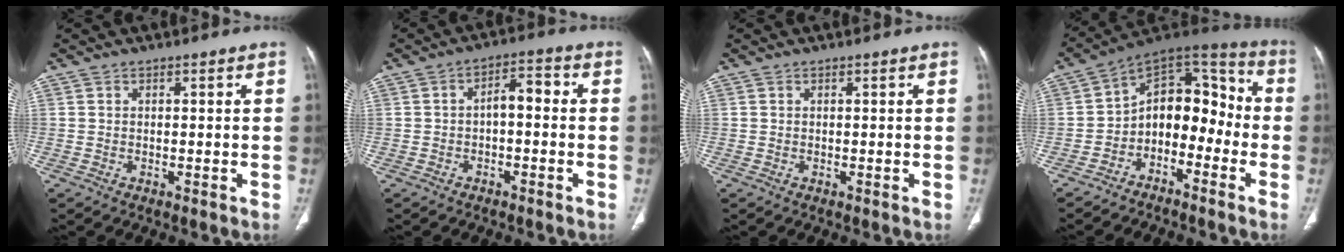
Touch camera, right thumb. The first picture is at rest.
{"total": 4.6, "force": [-0.6, 2.4, 3.9], "torque": [-0.054, 0.028, -0.018]}
{"total": 0.0}
{"total": 13.9, "force": [-4.1, 9.3, 9.5], "torque": [-0.098, 0.093, -0.081]}